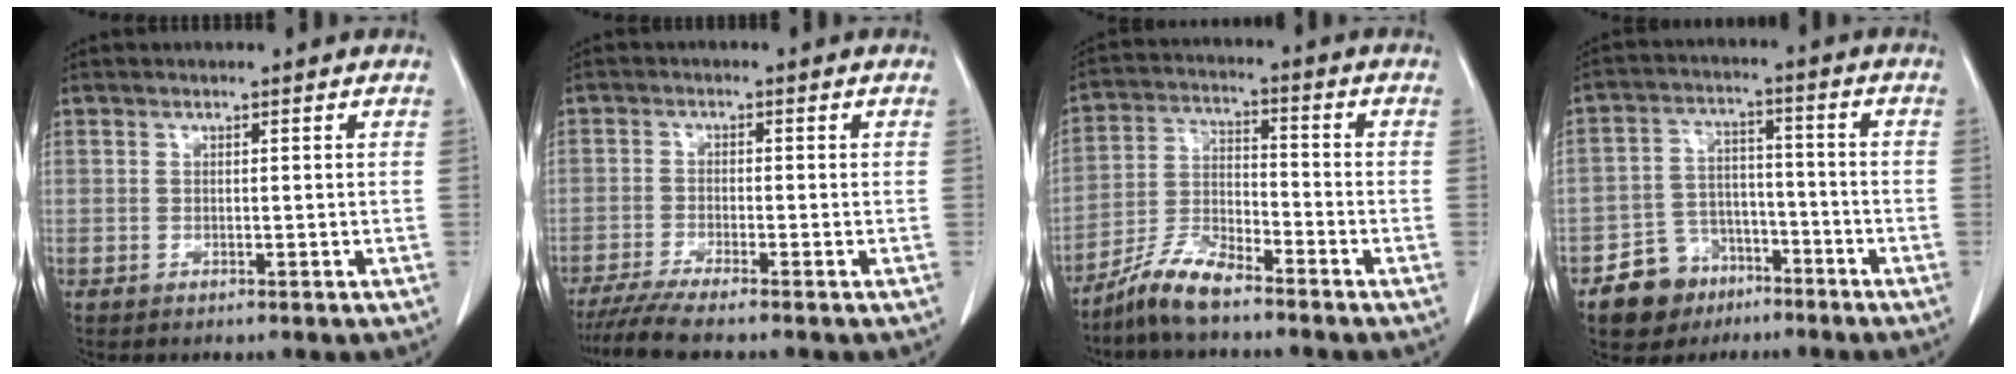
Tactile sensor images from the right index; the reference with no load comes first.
{"total": 5.4, "force": [-4.6, -0.8, 2.8], "torque": [-0.045, -0.017, -0.082]}
{"total": 7.4, "force": [-6.3, 1.4, 3.8], "torque": [-0.082, -0.007, -0.125]}
{"total": 8.2, "force": [-5.2, 5.9, 2.2], "torque": [-0.048, 0.016, -0.087]}